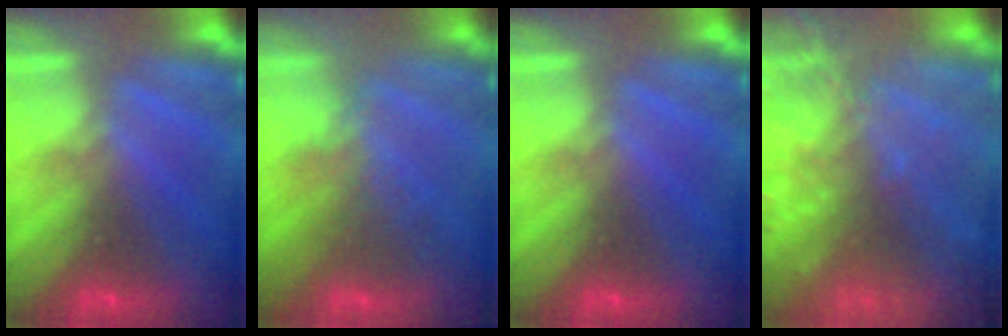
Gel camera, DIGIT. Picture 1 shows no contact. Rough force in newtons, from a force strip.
{"total": 2.4}
{"total": 0.0}
{"total": 9.1}